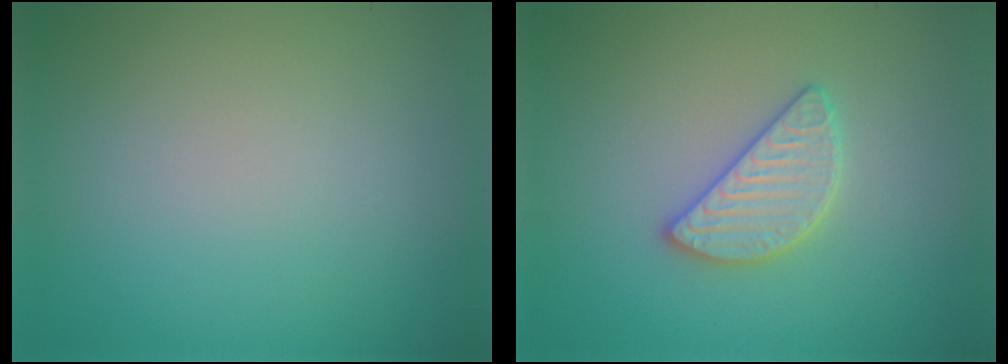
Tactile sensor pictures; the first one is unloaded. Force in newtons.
{"total": 2.9, "press": 2.9, "slide": 0.3}